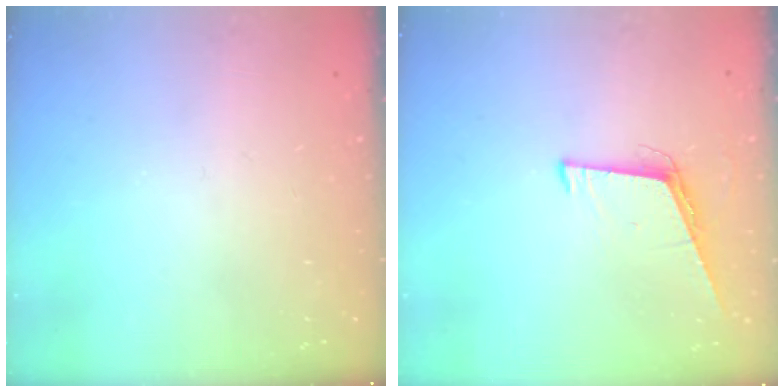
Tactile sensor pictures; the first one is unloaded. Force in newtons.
{"total": 5.7, "press": 5.1, "slide": 2.6}